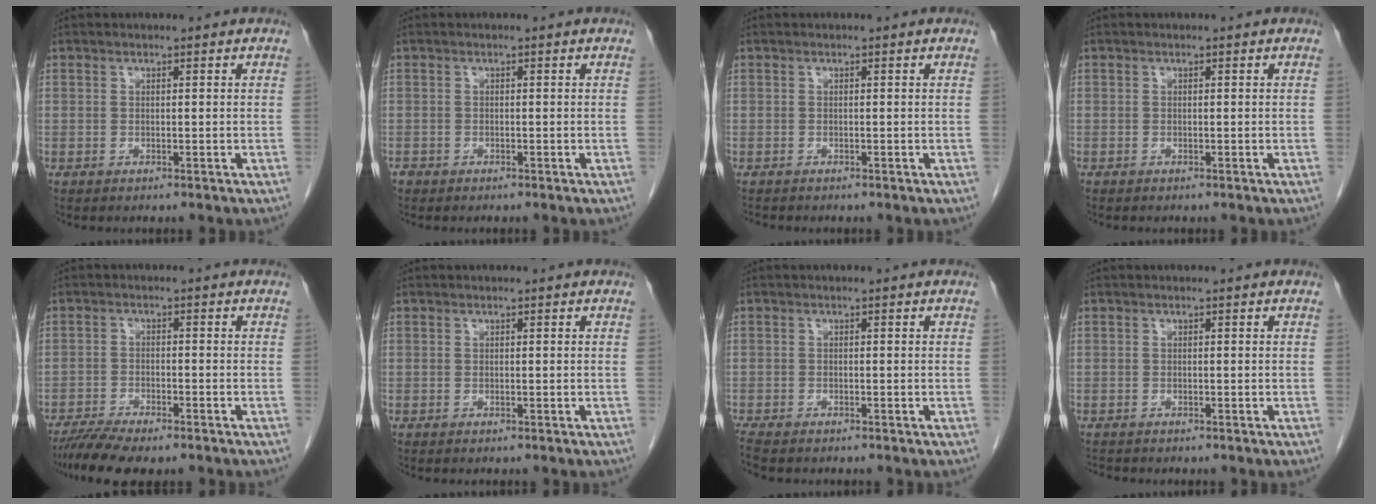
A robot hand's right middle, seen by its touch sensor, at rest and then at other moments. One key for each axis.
{"total": 1.0, "fx": -0.7, "fy": 0.6, "fz": 0.0, "tx": -0.008, "ty": 0.002, "tz": -0.013}
{"total": 0.7, "fx": -0.6, "fy": 0.2, "fz": 0.1, "tx": -0.006, "ty": -0.001, "tz": -0.011}
{"total": 0.0}
{"total": 6.7, "fx": -5.5, "fy": 1.2, "fz": 3.7, "tx": -0.061, "ty": -0.013, "tz": -0.093}
{"total": 0.0}
{"total": 3.4, "fx": -2.9, "fy": 0.9, "fz": 1.7, "tx": -0.035, "ty": -0.010, "tz": -0.046}
{"total": 0.9, "fx": -0.9, "fy": 0.2, "fz": 0.0, "tx": -0.005, "ty": -0.003, "tz": -0.014}